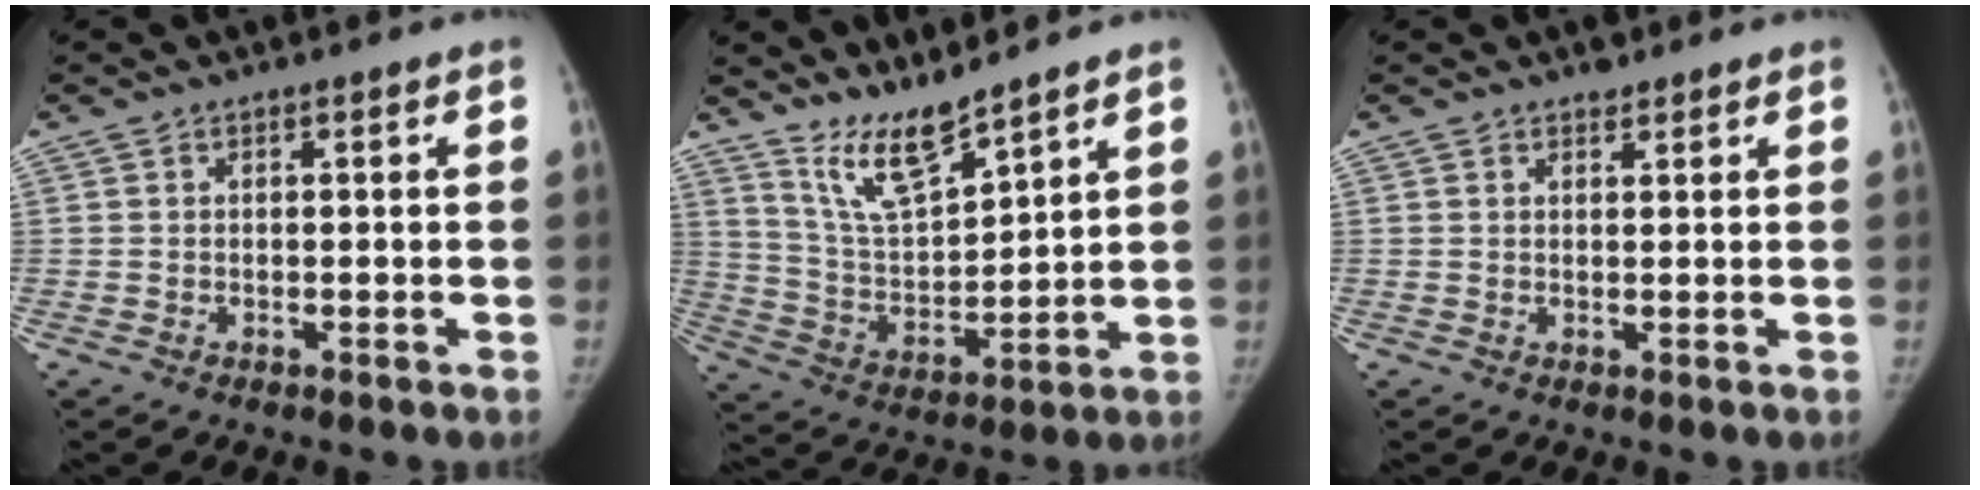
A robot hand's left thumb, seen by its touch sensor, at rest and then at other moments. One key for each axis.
{"total": 9.9, "fx": 8.5, "fy": 1.6, "fz": 4.8, "tx": -0.083, "ty": -0.069, "tz": 0.176}
{"total": 1.5, "fx": 1.3, "fy": 0.8, "fz": 0.4, "tx": 0.001, "ty": -0.009, "tz": 0.017}